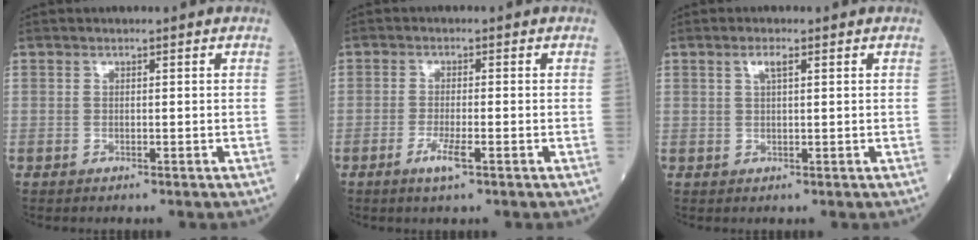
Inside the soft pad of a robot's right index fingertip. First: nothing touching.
{"total": 3.1, "force": [-1.6, 0.2, 2.7], "torque": [-0.057, -0.005, -0.031]}
{"total": 1.9, "force": [0.9, 0.3, 1.6], "torque": [-0.034, 0.004, 0.017]}